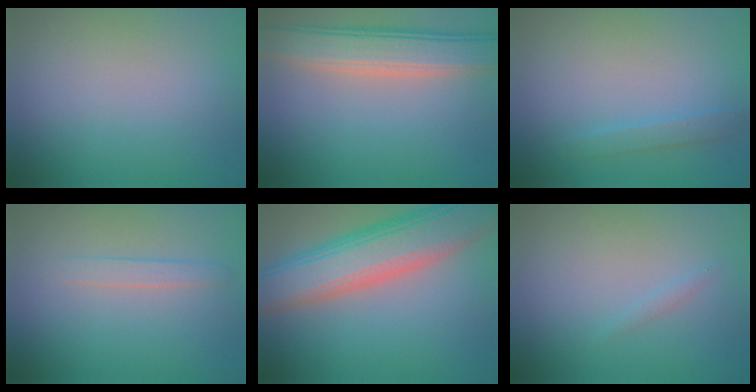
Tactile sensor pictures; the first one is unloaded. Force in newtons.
{"total": 5.4, "press": 5.4, "slide": 0.7}
{"total": 1.1, "press": 1.1, "slide": 0.1}
{"total": 1.2, "press": 1.2, "slide": 0.1}
{"total": 8.5, "press": 8.5, "slide": 0.3}
{"total": 1.1, "press": 1.1, "slide": 0.2}